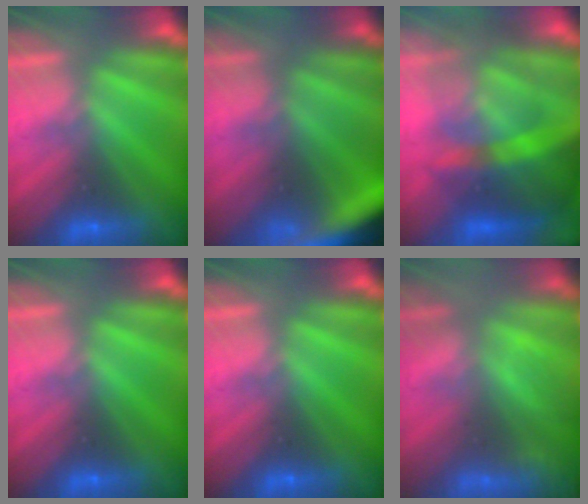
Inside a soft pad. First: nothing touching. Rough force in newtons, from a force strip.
{"total": 6.9}
{"total": 8.7}
{"total": 0.0}
{"total": 0.0}
{"total": 4.6}